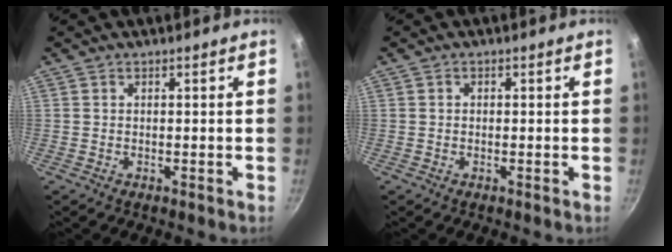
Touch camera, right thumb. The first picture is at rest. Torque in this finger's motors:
{"motor_torque": [-0.20, -0.16, -0.12, 0.08, -0.07]}